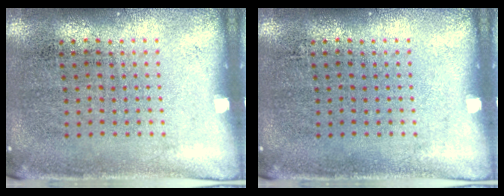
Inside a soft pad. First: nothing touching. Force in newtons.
{"total": 0.0}